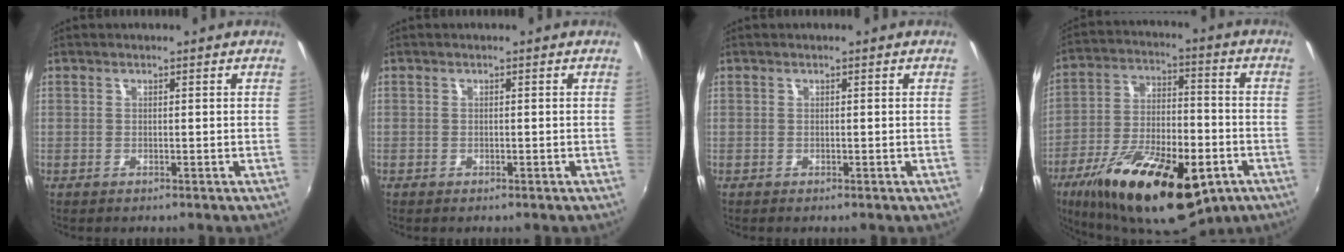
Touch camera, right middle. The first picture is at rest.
{"total": 0.6, "force": [-0.4, 0.4, 0.1], "torque": [-0.001, 0.000, -0.007]}
{"total": 0.0}
{"total": 25.9, "force": [-14.2, 10.5, 18.9], "torque": [-0.348, -0.039, -0.222]}